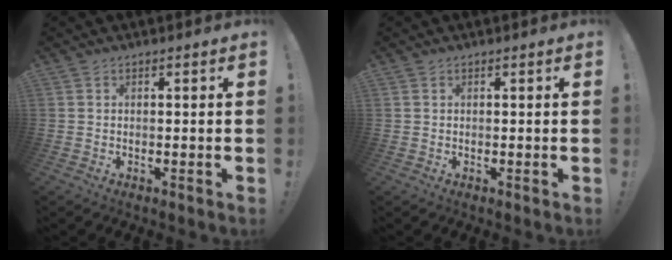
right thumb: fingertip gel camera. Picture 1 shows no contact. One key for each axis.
{"total": 0.5, "fx": 0.4, "fy": 0.3, "fz": 0.2, "tx": -0.011, "ty": 0.005, "tz": 0.009}